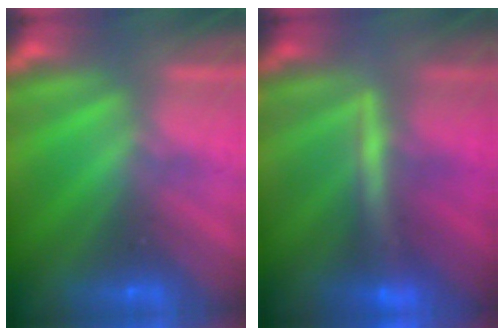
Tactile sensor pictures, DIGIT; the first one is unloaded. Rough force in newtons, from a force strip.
{"total": 2.4}